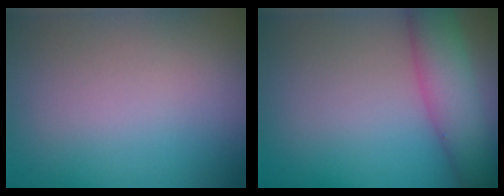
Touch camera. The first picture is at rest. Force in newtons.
{"total": 5.5, "press": 5.5, "slide": 0.2}